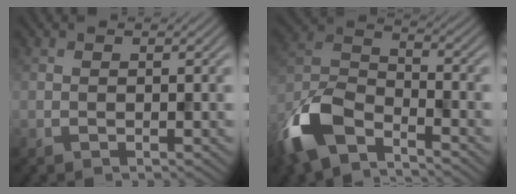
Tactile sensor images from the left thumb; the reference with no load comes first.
{"total": 11.6, "force": [-7.8, 5.0, 7.1], "torque": [-0.159, -0.011, -0.173]}